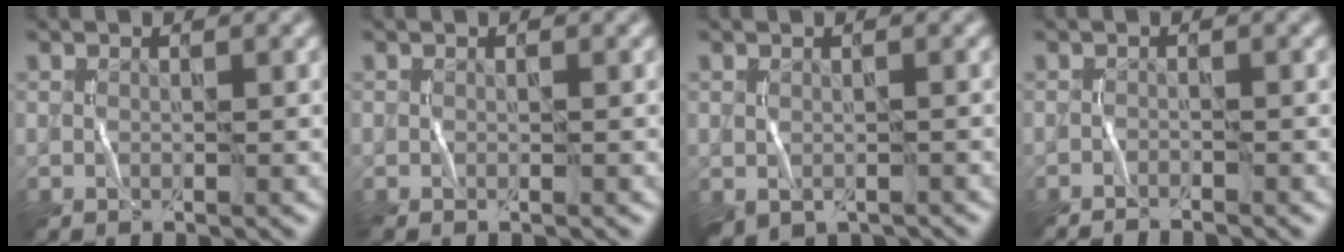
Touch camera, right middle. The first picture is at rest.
{"total": 0.5, "force": [-0.3, 0.1, 0.4], "torque": [-0.008, -0.002, -0.005]}
{"total": 2.0, "force": [-1.1, 1.2, 1.2], "torque": [-0.025, -0.014, -0.013]}
{"total": 1.8, "force": [-1.7, 0.1, 0.5], "torque": [-0.014, -0.001, -0.031]}